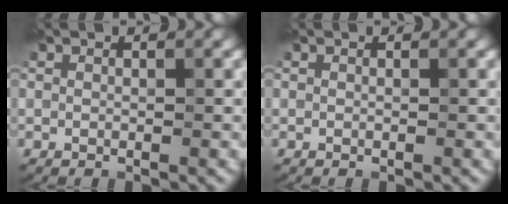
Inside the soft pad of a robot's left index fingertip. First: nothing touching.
{"total": 0.0}